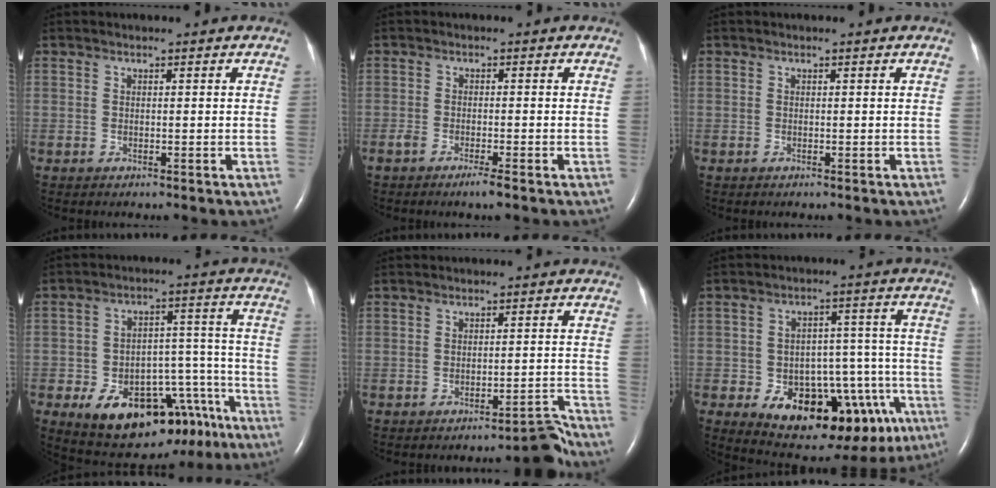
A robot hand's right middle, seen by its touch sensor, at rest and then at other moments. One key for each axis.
{"total": 2.4, "fx": -1.7, "fy": 0.1, "fz": 1.7, "tx": -0.038, "ty": -0.005, "tz": -0.033}
{"total": 0.0}
{"total": 19.4, "fx": -11.5, "fy": 9.6, "fz": 12.3, "tx": -0.129, "ty": 0.048, "tz": -0.158}
{"total": 3.6, "fx": -3.5, "fy": -0.2, "fz": 0.6, "tx": 0.011, "ty": 0.011, "tz": -0.046}
{"total": 19.6, "fx": -9.6, "fy": 9.3, "fz": 14.3, "tx": -0.144, "ty": 0.038, "tz": -0.120}